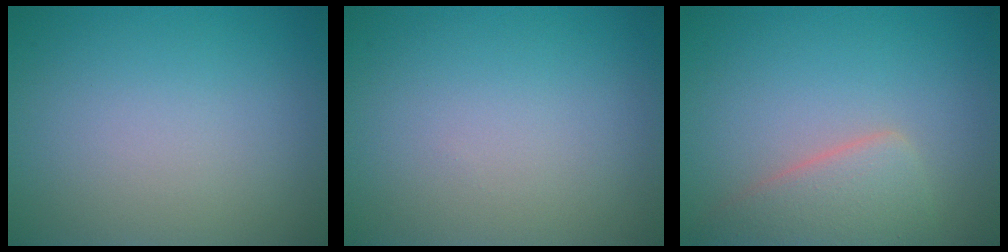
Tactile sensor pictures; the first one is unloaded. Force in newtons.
{"total": 0.0}
{"total": 3.9, "press": 3.9, "slide": 0.2}